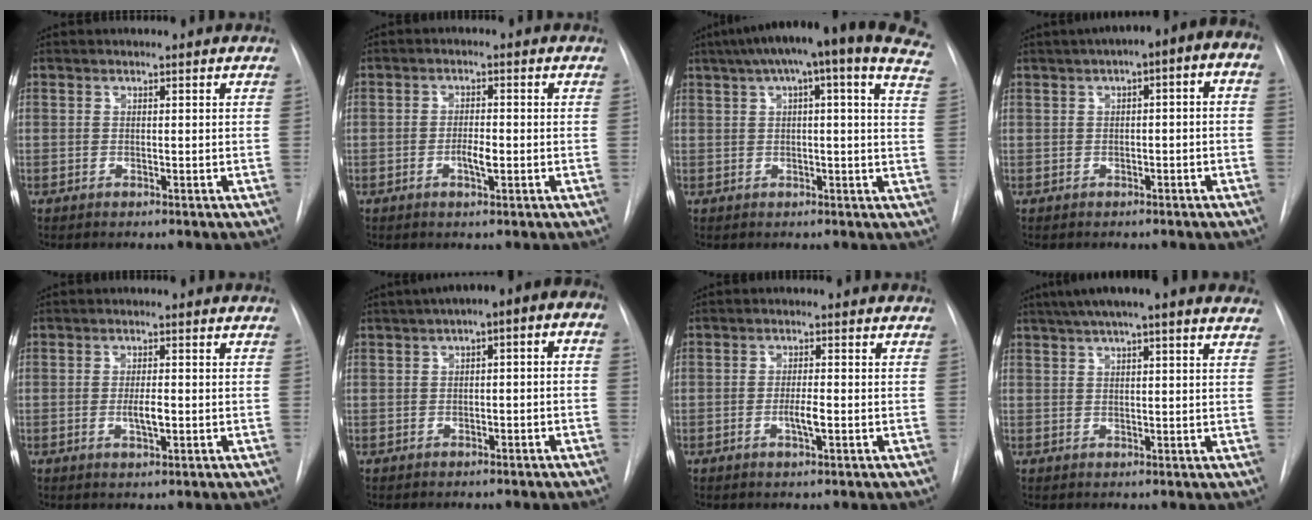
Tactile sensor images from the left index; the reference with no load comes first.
{"total": 2.8, "force": [-0.9, 0.7, 2.6], "torque": [-0.046, 0.002, -0.014]}
{"total": 22.7, "force": [16.2, 2.4, 15.8], "torque": [-0.228, 0.045, 0.190]}
{"total": 7.7, "force": [1.9, 2.3, 7.0], "torque": [-0.101, 0.040, 0.019]}
{"total": 2.9, "force": [-0.6, 0.7, 2.7], "torque": [-0.051, -0.001, -0.007]}
{"total": 8.5, "force": [1.6, 3.2, 7.7], "torque": [-0.111, 0.044, 0.016]}
{"total": 2.8, "force": [-0.9, 0.3, 2.7], "torque": [-0.049, -0.001, -0.015]}
{"total": 12.6, "force": [9.4, 1.6, 8.3], "torque": [-0.135, 0.046, 0.125]}